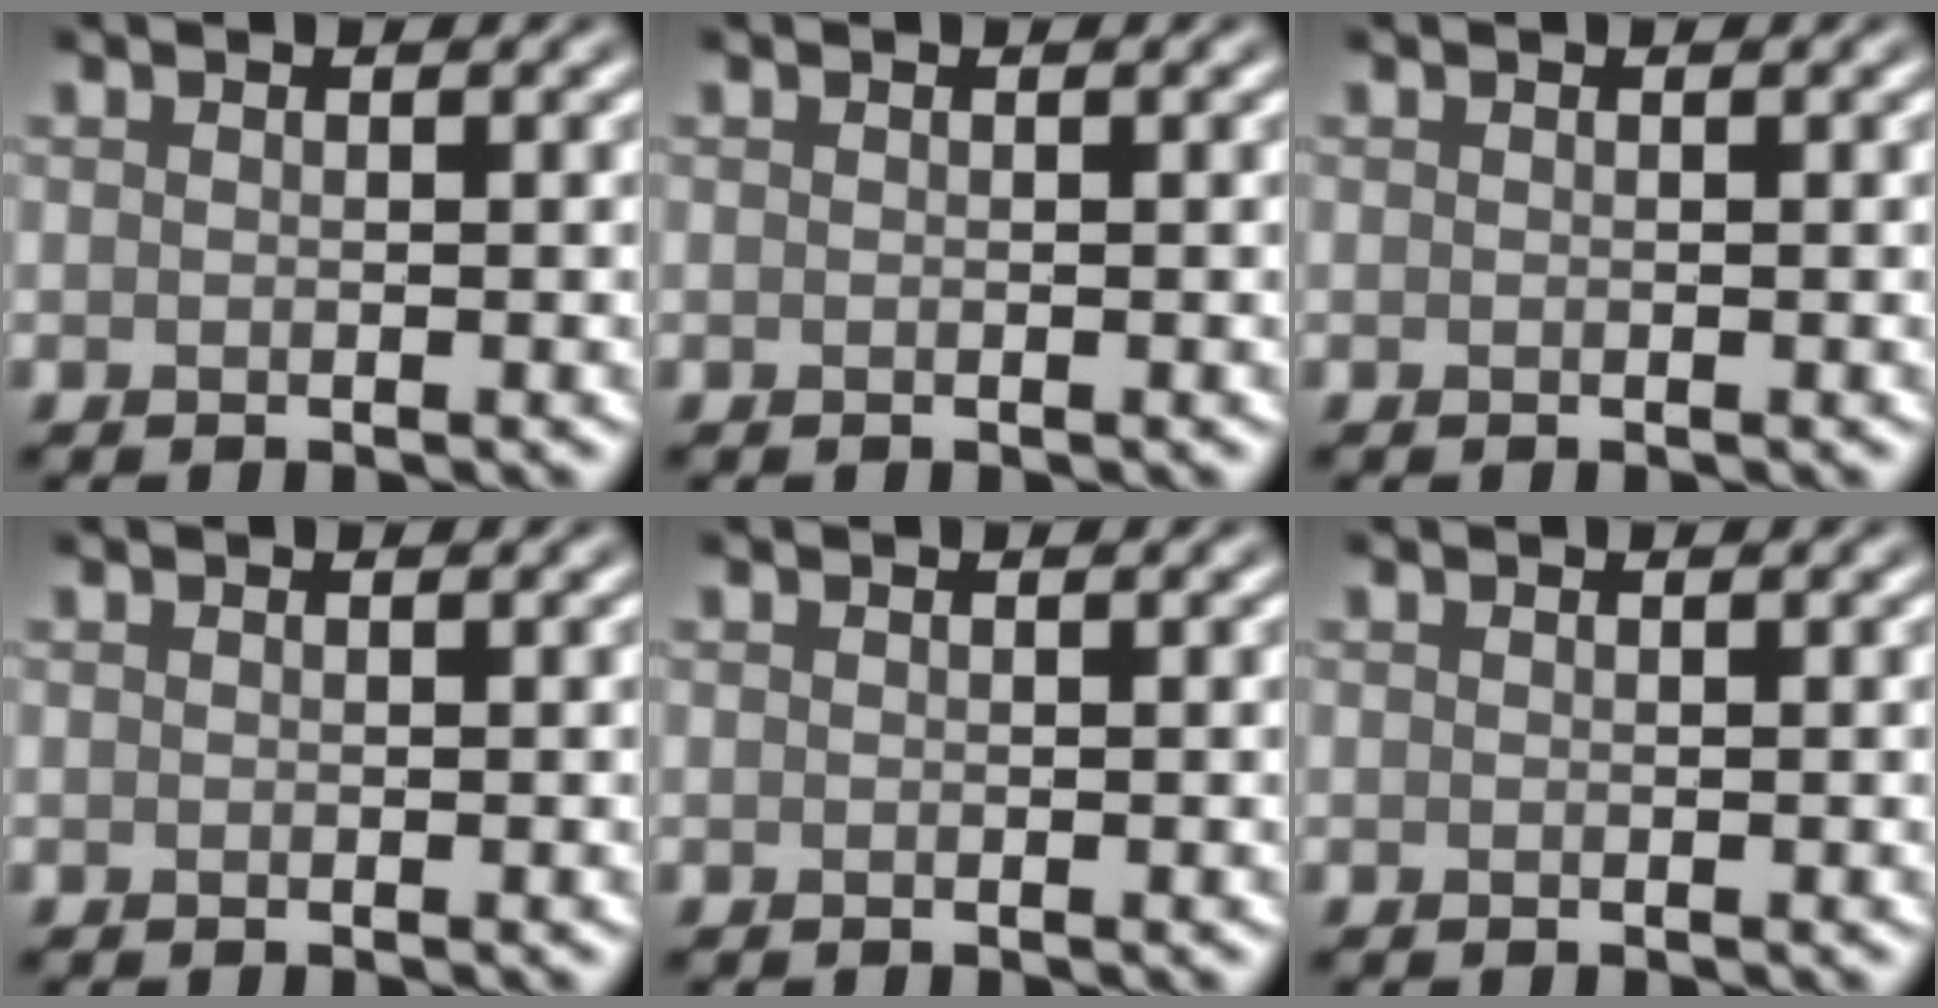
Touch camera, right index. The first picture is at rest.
{"total": 0.0}
{"total": 0.0}
{"total": 0.0}
{"total": 0.0}
{"total": 0.0}